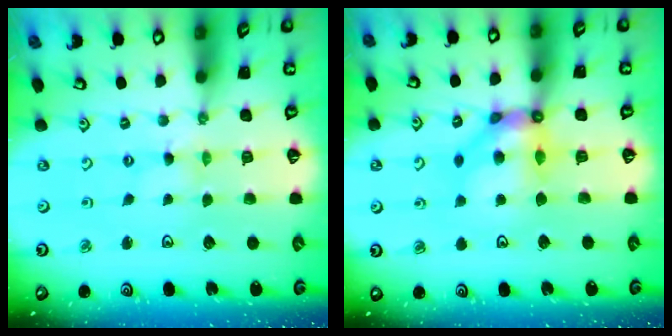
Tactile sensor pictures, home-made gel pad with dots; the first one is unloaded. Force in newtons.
{"total": 9.9, "press": 9.8, "slide": 1.0}